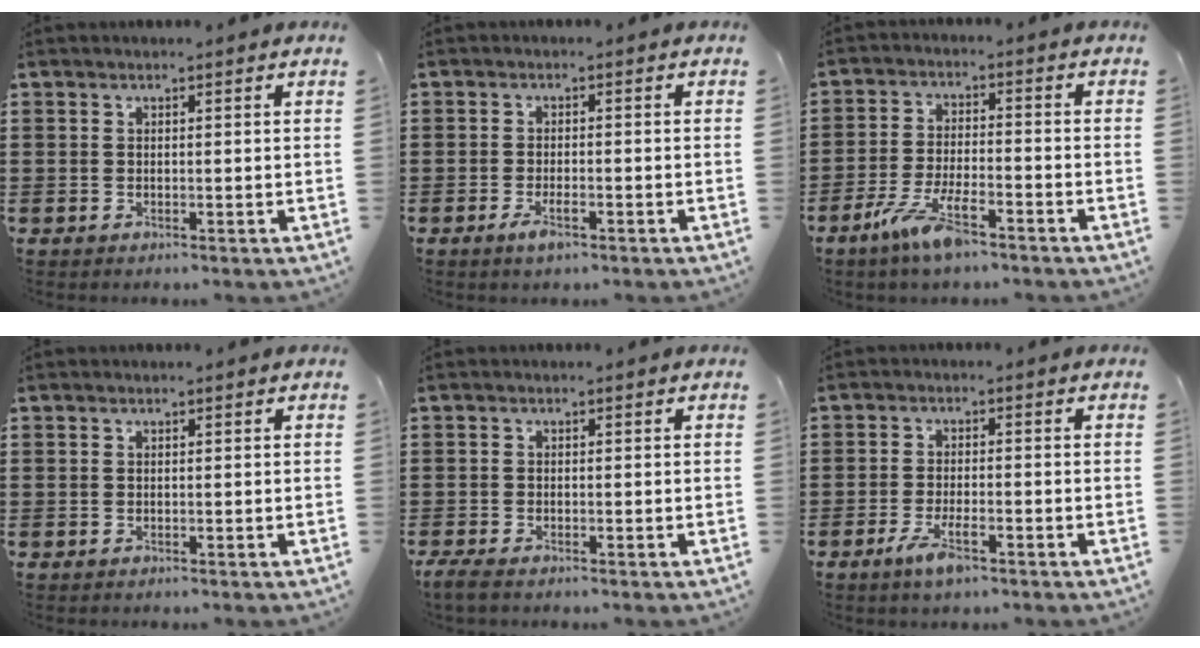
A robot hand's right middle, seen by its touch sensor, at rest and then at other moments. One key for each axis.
{"total": 2.9, "fx": -1.5, "fy": 0.8, "fz": 2.3, "tx": -0.053, "ty": -0.005, "tz": -0.032}
{"total": 7.7, "fx": -4.9, "fy": 1.7, "fz": 5.6, "tx": -0.120, "ty": -0.005, "tz": -0.092}
{"total": 0.0}
{"total": 1.8, "fx": -1.5, "fy": 0.2, "fz": 1.0, "tx": -0.034, "ty": -0.007, "tz": -0.033}
{"total": 5.4, "fx": -3.1, "fy": 1.4, "fz": 4.3, "tx": -0.093, "ty": -0.006, "tz": -0.059}